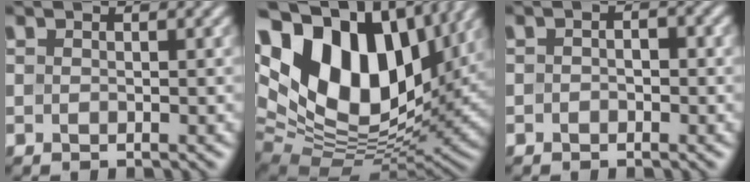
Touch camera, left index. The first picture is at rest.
{"total": 19.0, "force": [6.9, 11.5, 13.4], "torque": [-0.266, 0.033, 0.116]}
{"total": 1.3, "force": [-0.4, 0.8, 0.9], "torque": [-0.017, 0.002, -0.009]}